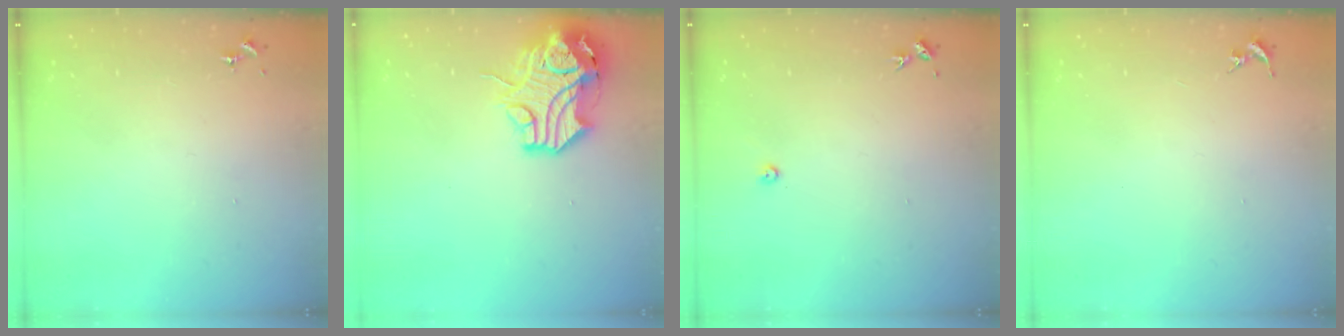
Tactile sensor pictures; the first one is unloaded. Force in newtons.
{"total": 15.4, "press": 15.3, "slide": 2.0}
{"total": 2.2, "press": 2.2, "slide": 0.3}
{"total": 0.0}